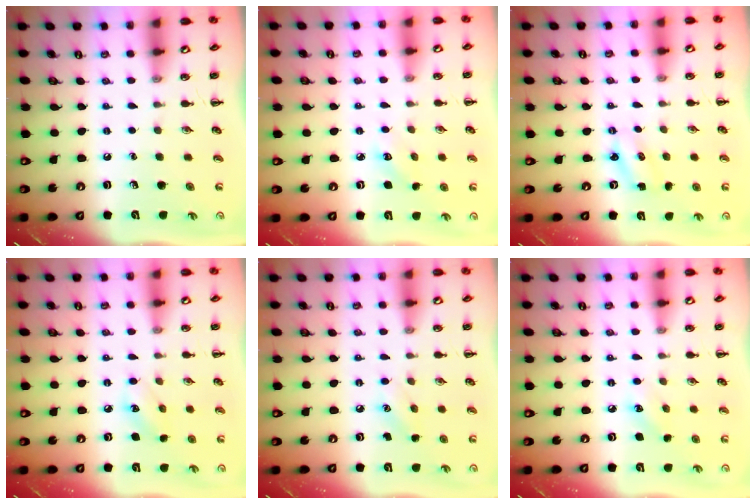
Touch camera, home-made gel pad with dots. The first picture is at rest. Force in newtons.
{"total": 2.6, "press": 2.5, "slide": 0.7}
{"total": 2.0, "press": 1.9, "slide": 0.6}
{"total": 6.3, "press": 6.2, "slide": 1.4}
{"total": 7.4, "press": 7.2, "slide": 2.0}
{"total": 6.4, "press": 6.2, "slide": 1.7}